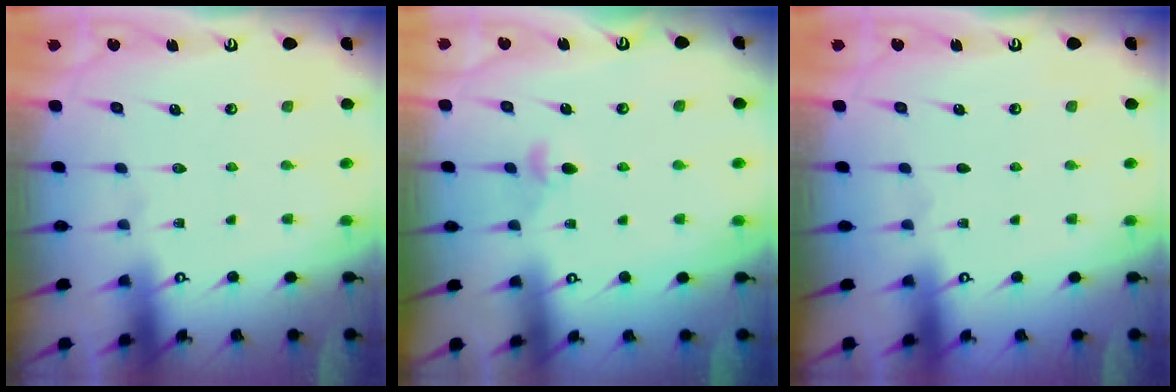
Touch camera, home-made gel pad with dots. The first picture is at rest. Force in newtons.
{"total": 3.8, "press": 3.8, "slide": 0.8}
{"total": 0.0}